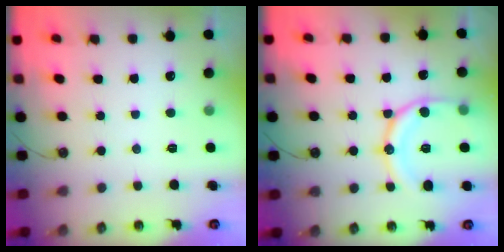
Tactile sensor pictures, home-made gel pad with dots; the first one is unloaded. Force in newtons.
{"total": 14.9, "press": 14.8, "slide": 1.5}